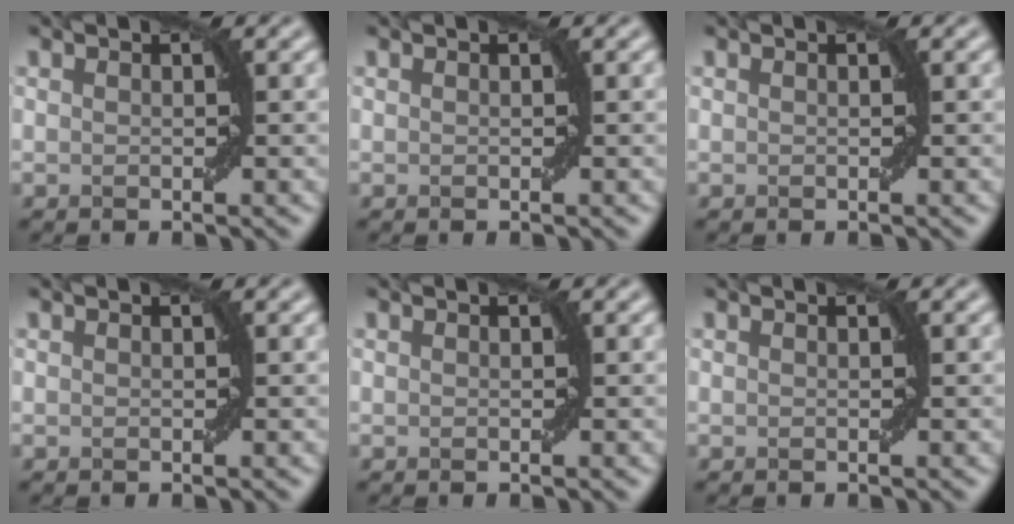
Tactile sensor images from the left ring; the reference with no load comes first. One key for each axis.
{"total": 0.0}
{"total": 0.0}
{"total": 0.0}
{"total": 0.0}
{"total": 0.0}